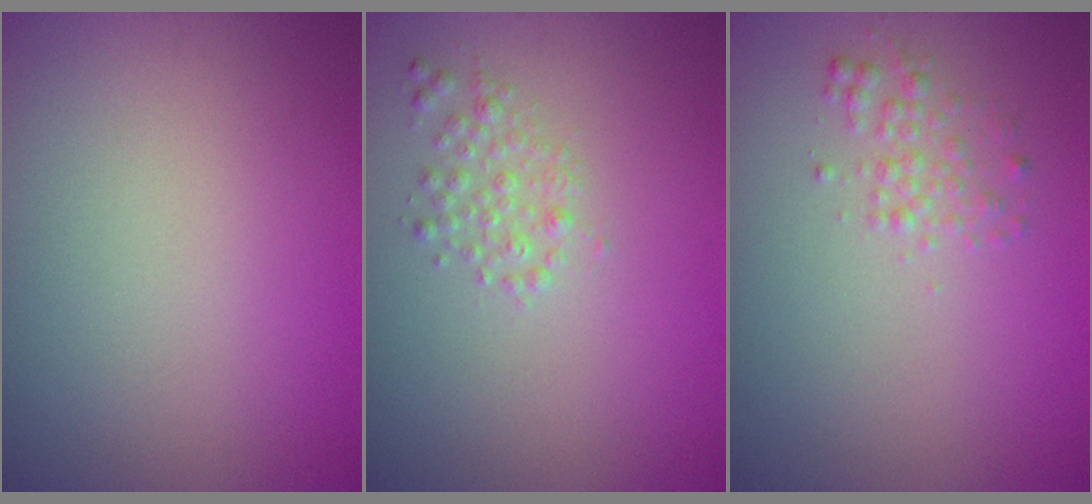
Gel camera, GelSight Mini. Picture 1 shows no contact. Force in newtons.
{"total": 1.5, "press": 1.5, "slide": 0.1}
{"total": 1.5, "press": 1.5, "slide": 0.1}